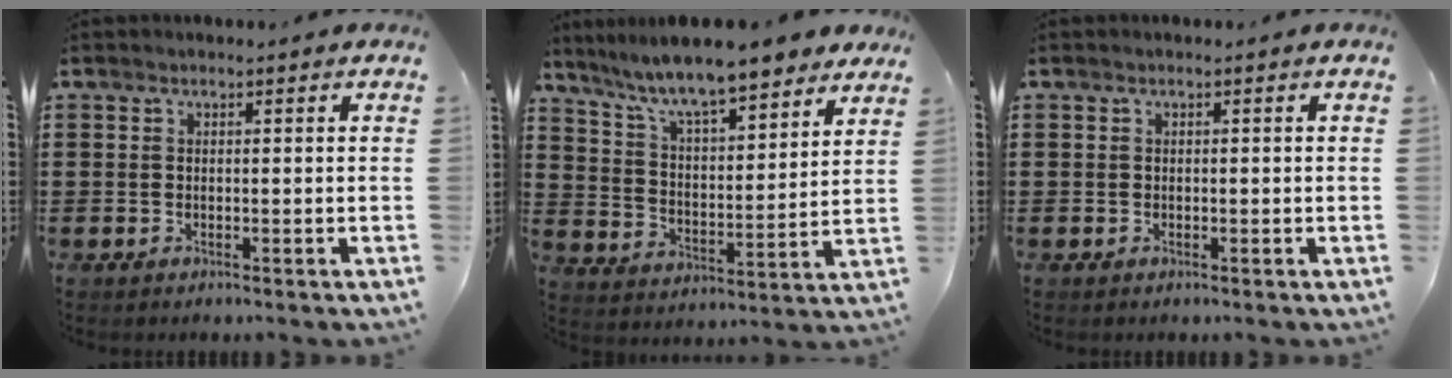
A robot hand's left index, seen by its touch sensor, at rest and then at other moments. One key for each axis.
{"total": 9.2, "fx": 8.0, "fy": 0.9, "fz": 4.5, "tx": -0.117, "ty": -0.041, "tz": 0.135}
{"total": 0.0}